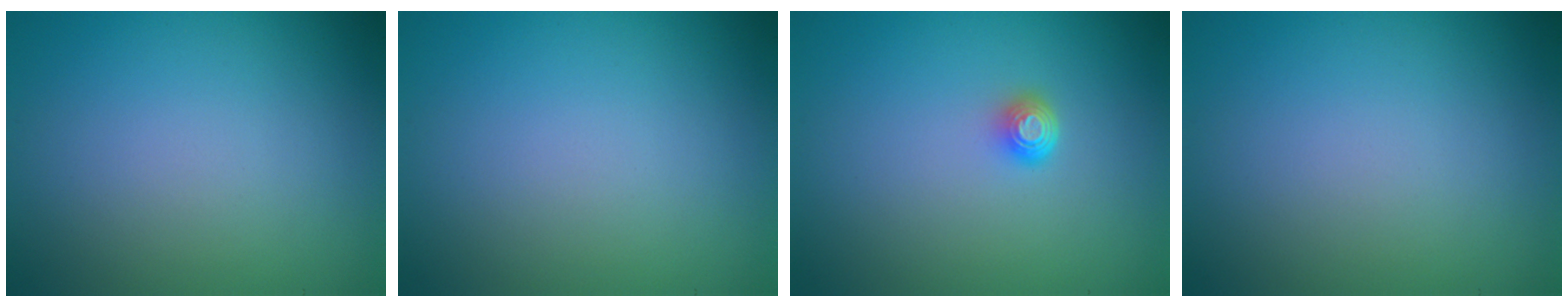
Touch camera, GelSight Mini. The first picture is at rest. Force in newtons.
{"total": 0.0}
{"total": 1.5, "press": 1.1, "slide": 1.1}
{"total": 0.0}